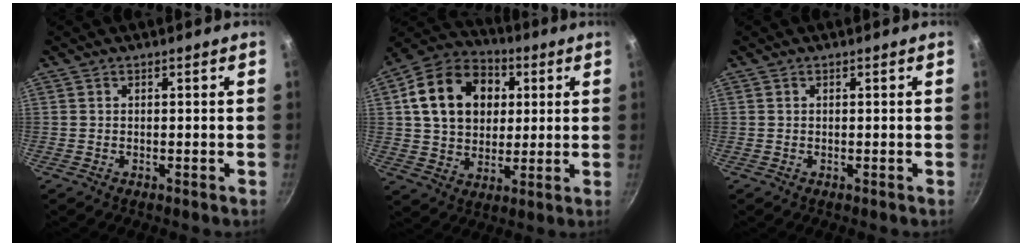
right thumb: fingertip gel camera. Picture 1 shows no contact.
{"total": 17.6, "force": [4.1, 13.5, 10.5], "torque": [-0.155, 0.016, 0.062]}
{"total": 0.0}